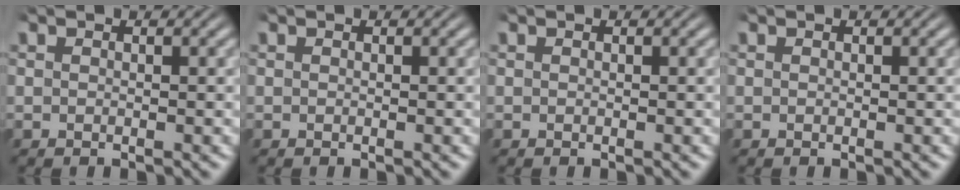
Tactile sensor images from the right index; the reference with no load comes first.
{"total": 0.0}
{"total": 0.0}
{"total": 0.0}